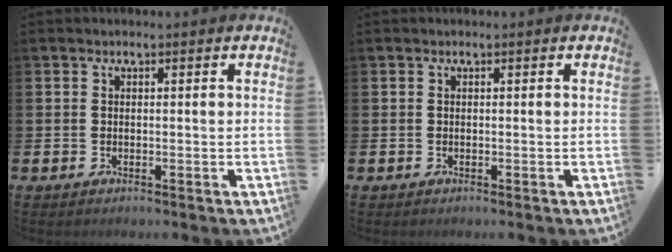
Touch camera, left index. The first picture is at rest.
{"total": 0.0}